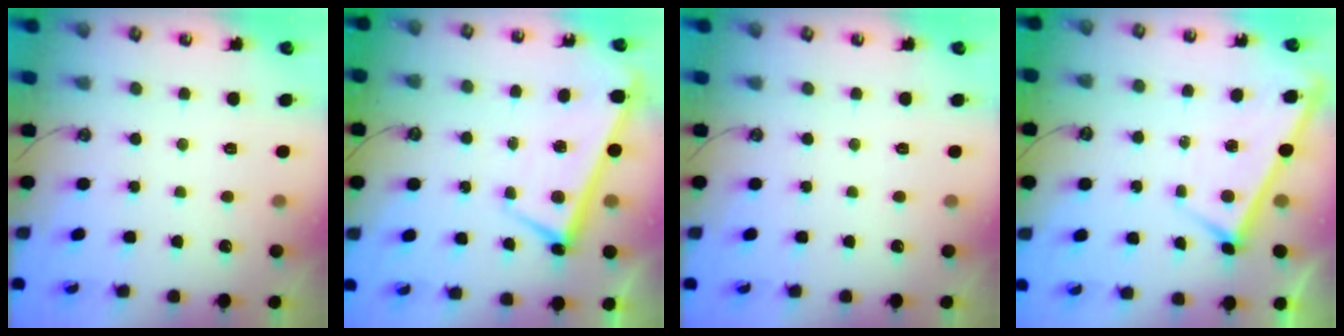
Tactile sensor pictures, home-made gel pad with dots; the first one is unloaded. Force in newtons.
{"total": 1.3, "press": 1.2, "slide": 0.3}
{"total": 0.0}
{"total": 3.0, "press": 3.0, "slide": 0.1}